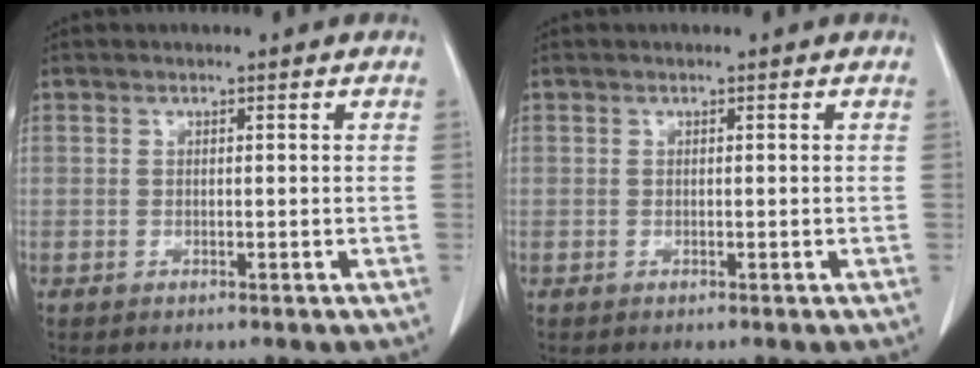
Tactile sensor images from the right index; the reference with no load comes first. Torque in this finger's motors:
{"motor_torque": [-0.01, 0.01, -0.01, 0.00]}